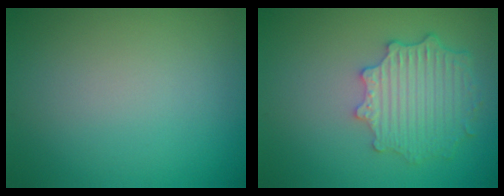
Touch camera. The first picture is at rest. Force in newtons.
{"total": 4.6, "press": 3.8, "slide": 2.5}